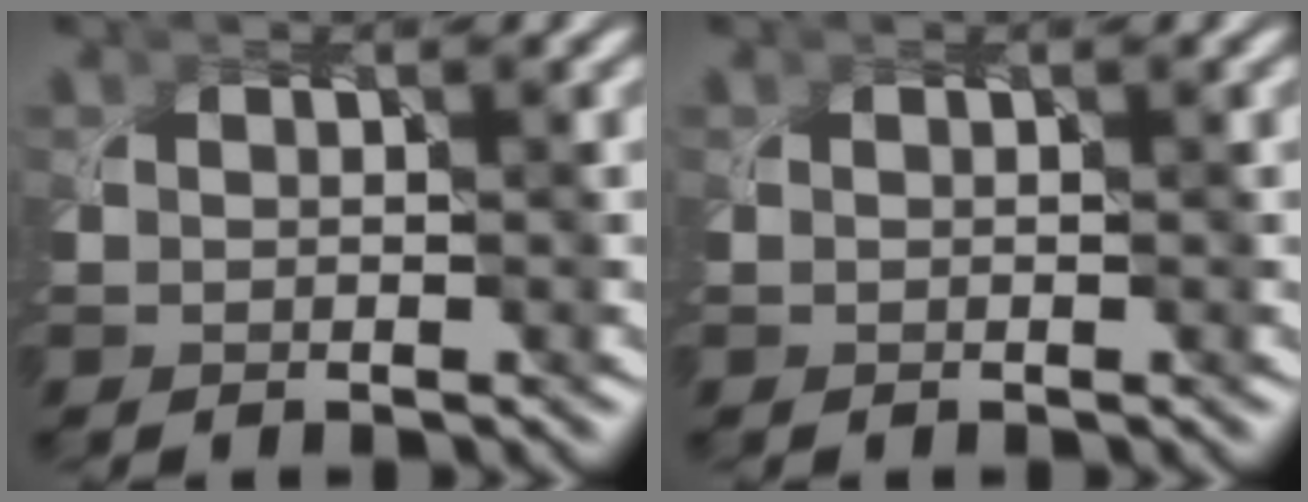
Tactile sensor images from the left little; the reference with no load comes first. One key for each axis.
{"total": 0.0}